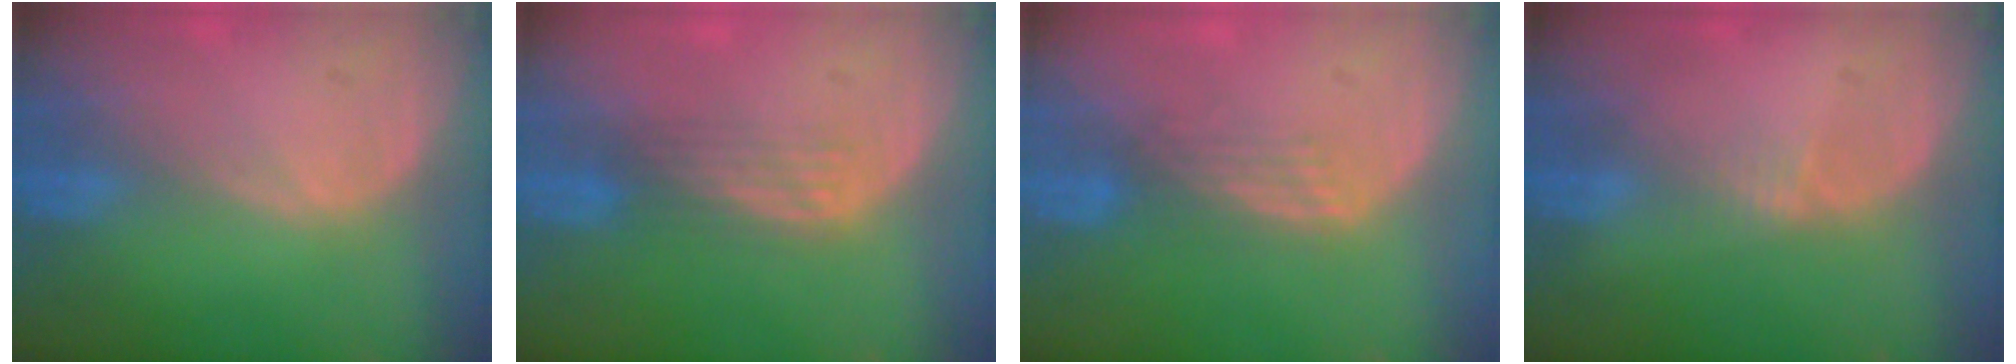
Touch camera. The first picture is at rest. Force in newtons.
{"total": 2.9, "press": 2.7, "slide": 1.2}
{"total": 3.1, "press": 2.6, "slide": 1.6}
{"total": 1.3, "press": 1.1, "slide": 0.8}